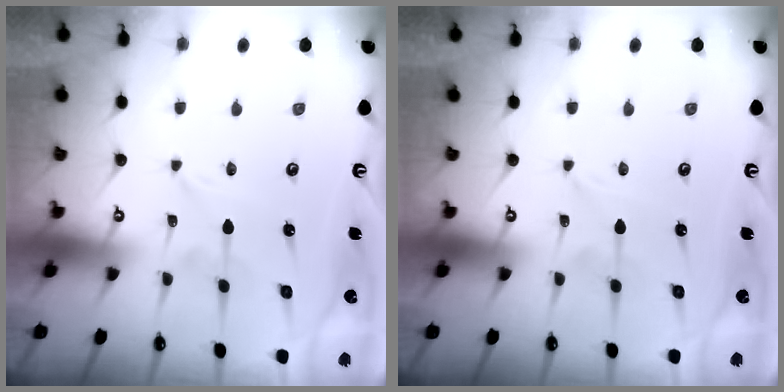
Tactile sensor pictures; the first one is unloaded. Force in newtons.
{"total": 0.0}